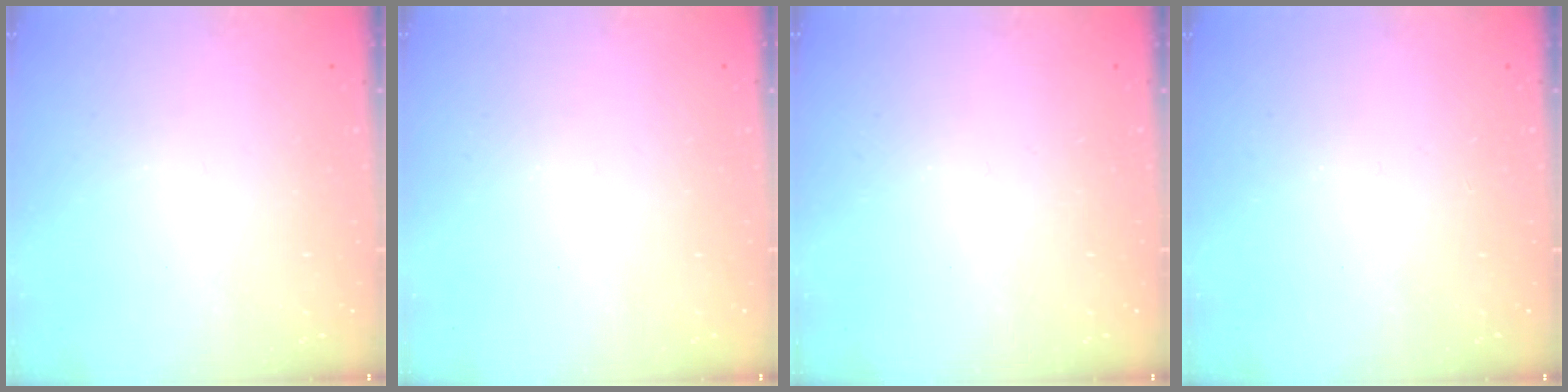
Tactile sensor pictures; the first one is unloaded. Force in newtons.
{"total": 0.0}
{"total": 0.0}
{"total": 0.0}